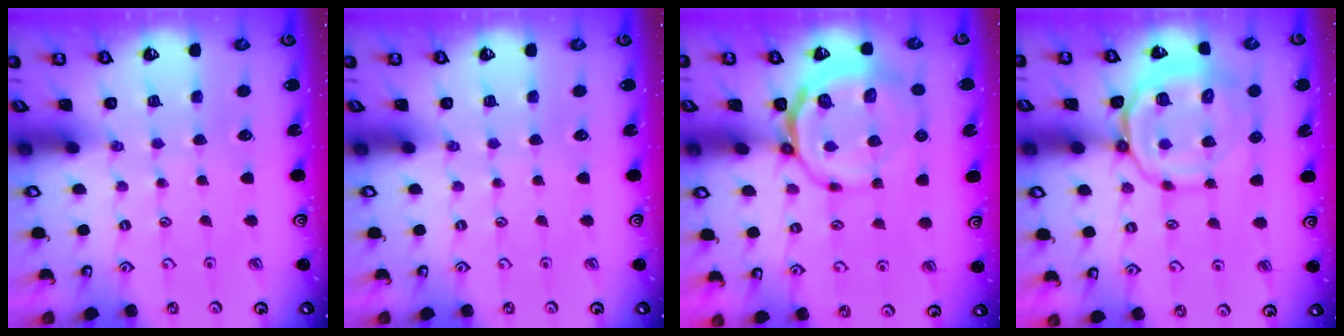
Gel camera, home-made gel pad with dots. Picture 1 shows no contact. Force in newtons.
{"total": 0.0}
{"total": 9.7, "press": 9.5, "slide": 2.3}
{"total": 13.2, "press": 13.1, "slide": 1.8}